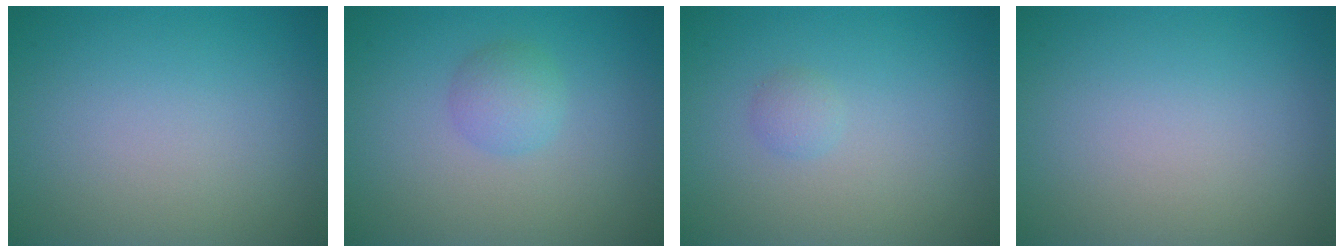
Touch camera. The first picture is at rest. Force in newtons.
{"total": 1.9, "press": 1.9, "slide": 0.1}
{"total": 0.9, "press": 0.9, "slide": 0.0}
{"total": 0.0}